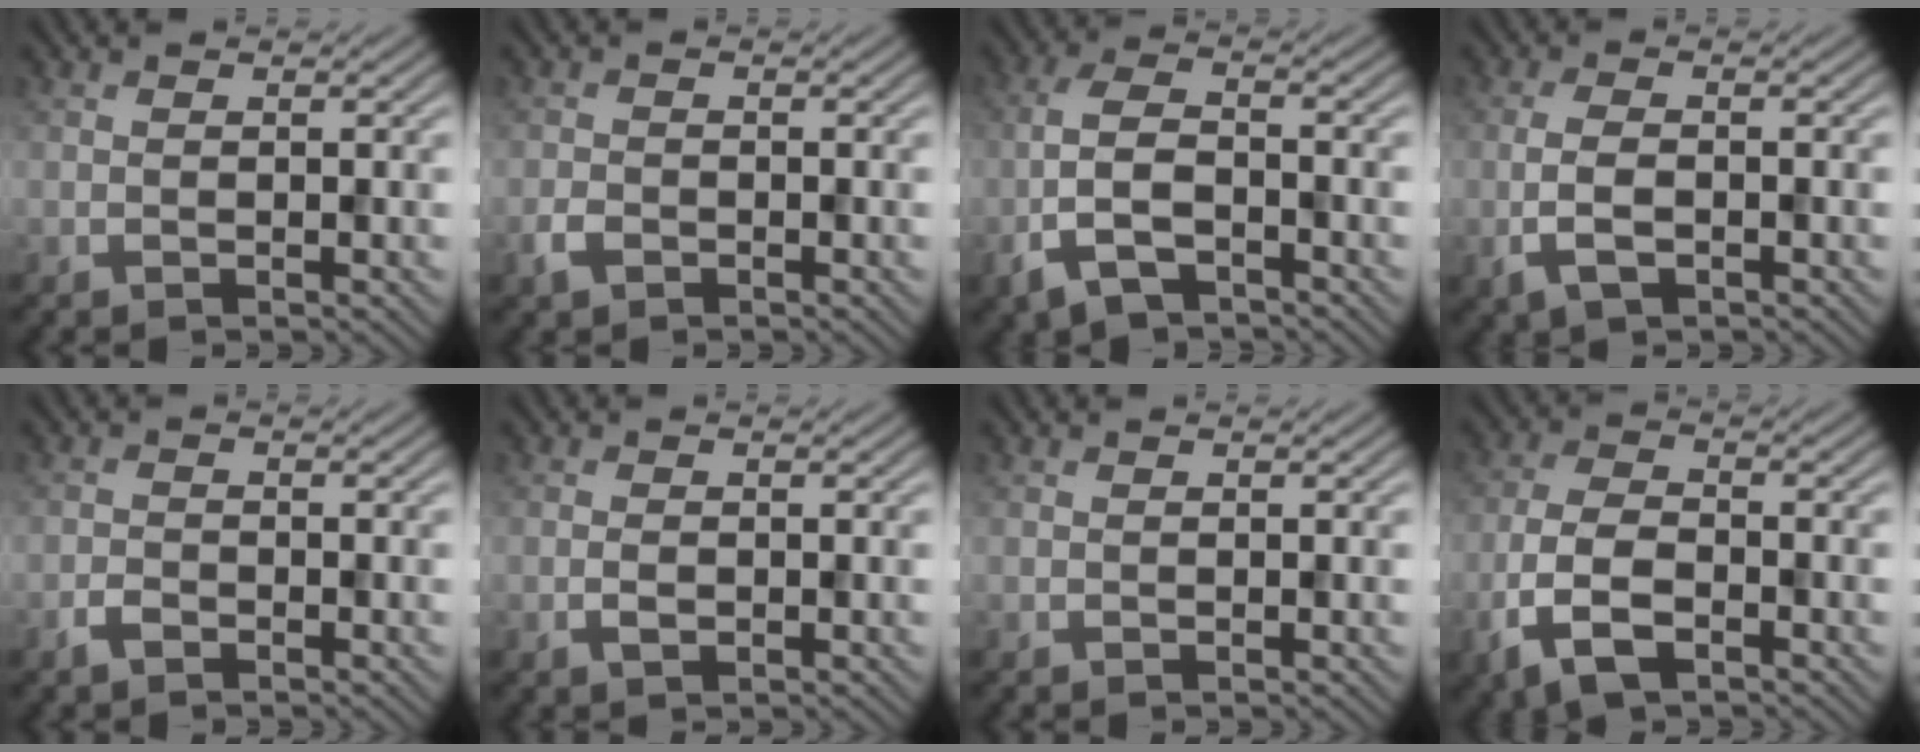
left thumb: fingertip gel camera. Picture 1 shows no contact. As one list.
[{"total": 1.9, "force": [-1.1, 1.2, 0.9], "torque": [-0.022, -0.003, -0.027]}, {"total": 6.8, "force": [-3.5, 2.8, 5.1], "torque": [-0.119, -0.001, -0.078]}, {"total": 3.9, "force": [-1.4, 1.6, 3.3], "torque": [-0.079, -0.004, -0.033]}, {"total": 1.6, "force": [-1.2, 0.8, 0.8], "torque": [-0.016, 0.000, -0.027]}, {"total": 1.4, "force": [-0.4, 0.7, 1.2], "torque": [-0.023, 0.001, -0.009]}, {"total": 0.0}, {"total": 7.5, "force": [-3.7, 3.5, 5.5], "torque": [-0.128, -0.006, -0.082]}]